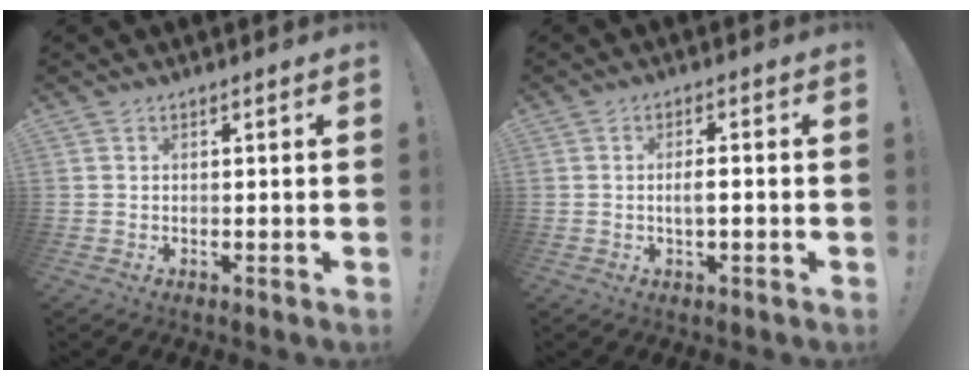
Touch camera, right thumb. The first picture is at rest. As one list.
[{"total": 3.2, "force": [-0.8, 0.6, 3.0], "torque": [-0.062, 0.007, -0.015]}]